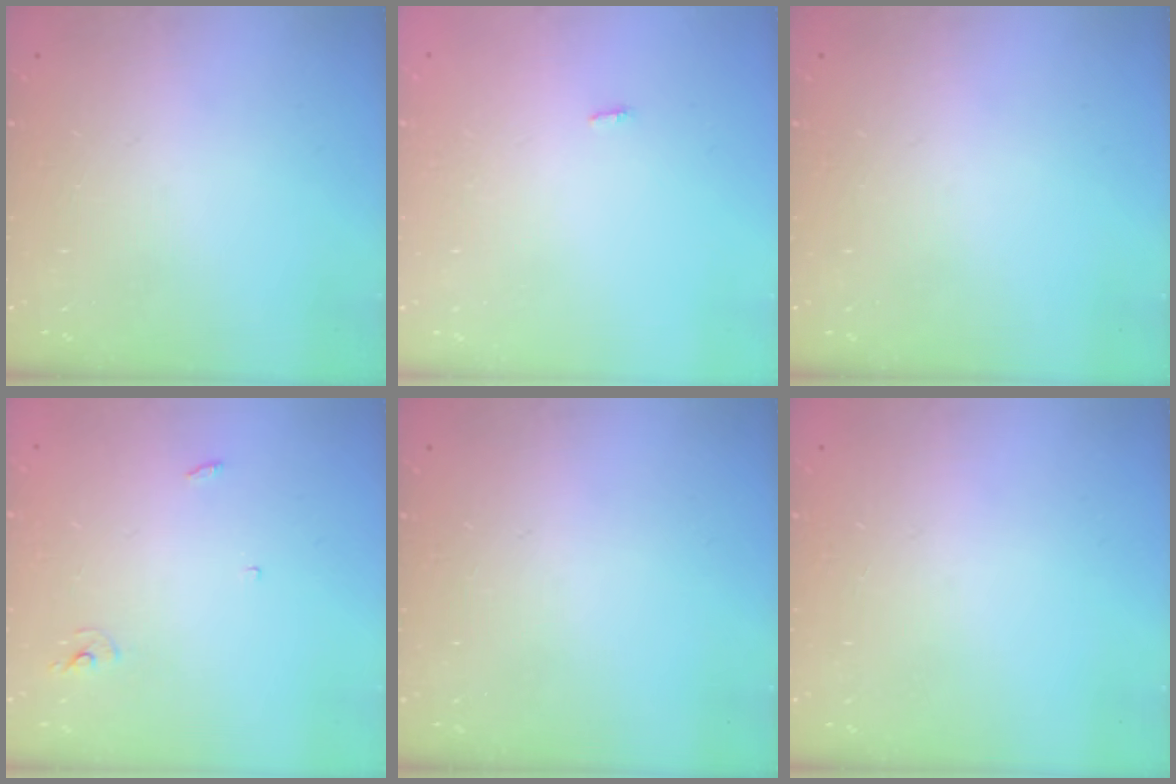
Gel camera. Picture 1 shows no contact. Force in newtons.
{"total": 2.8, "press": 1.8, "slide": 2.2}
{"total": 0.0}
{"total": 2.4, "press": 2.4, "slide": 0.1}
{"total": 0.0}
{"total": 0.0}